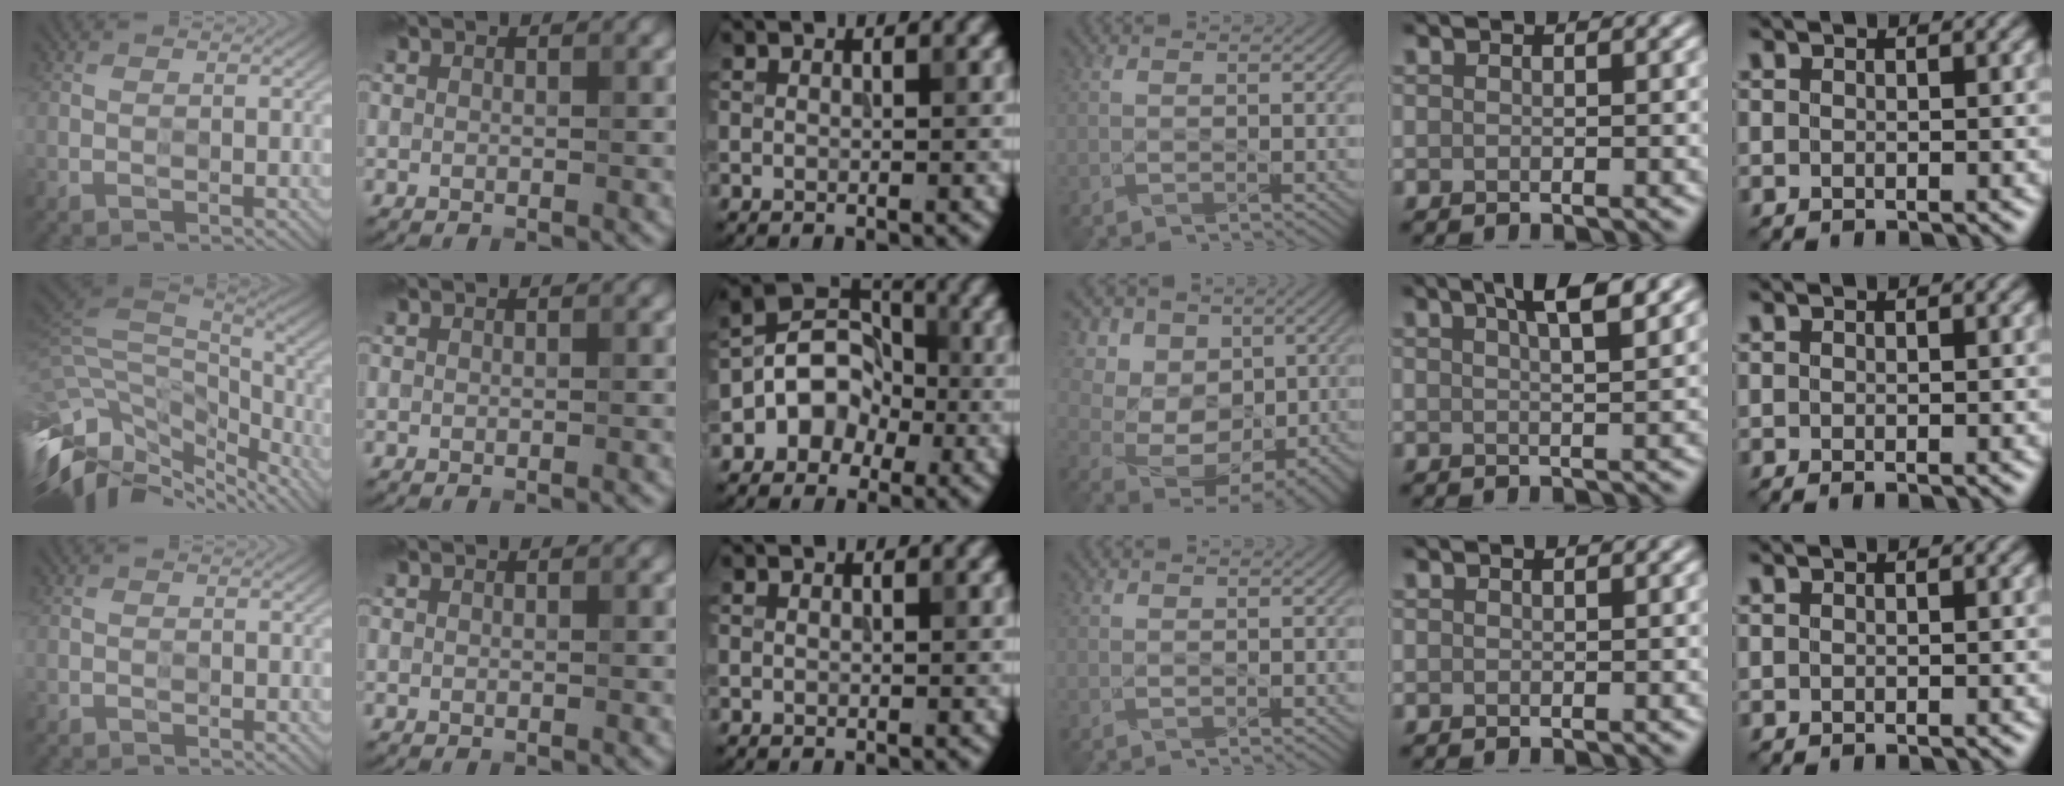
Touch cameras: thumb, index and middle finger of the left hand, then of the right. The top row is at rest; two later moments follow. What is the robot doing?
{"motion": "wipe", "object": "glasses"}